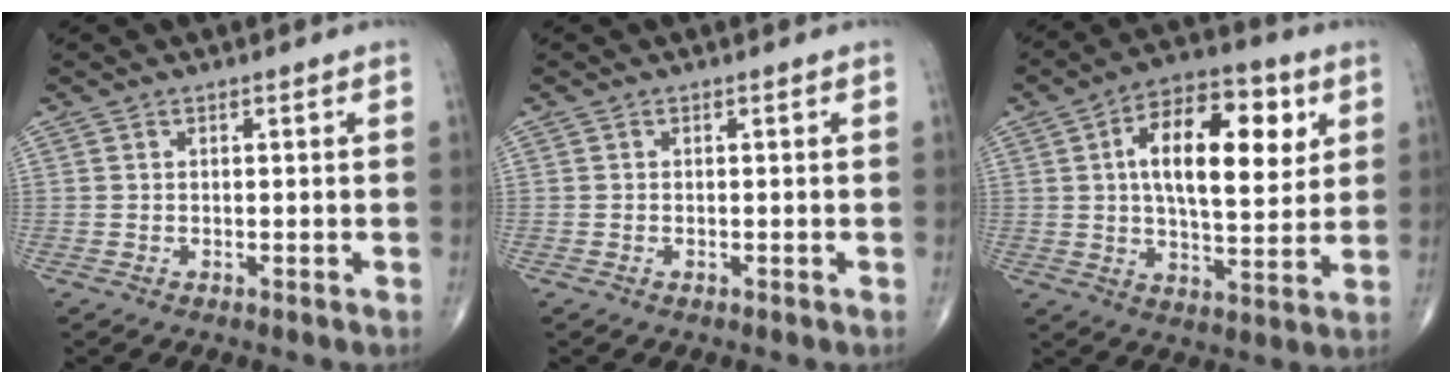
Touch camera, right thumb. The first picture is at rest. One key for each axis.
{"total": 0.0}
{"total": 18.2, "fx": 4.8, "fy": 8.7, "fz": 15.3, "tx": -0.211, "ty": -0.002, "tz": 0.070}